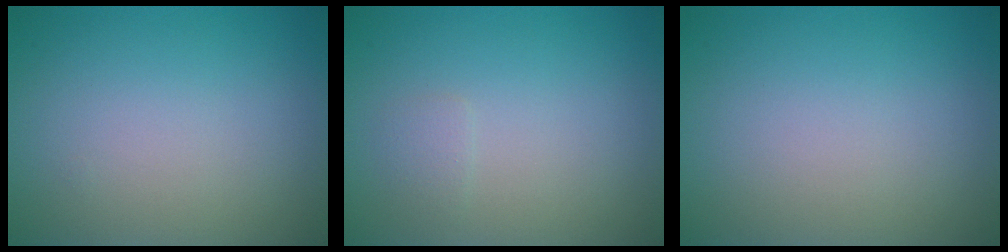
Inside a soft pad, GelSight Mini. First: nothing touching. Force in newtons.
{"total": 0.7, "press": 0.7, "slide": 0.0}
{"total": 0.0}